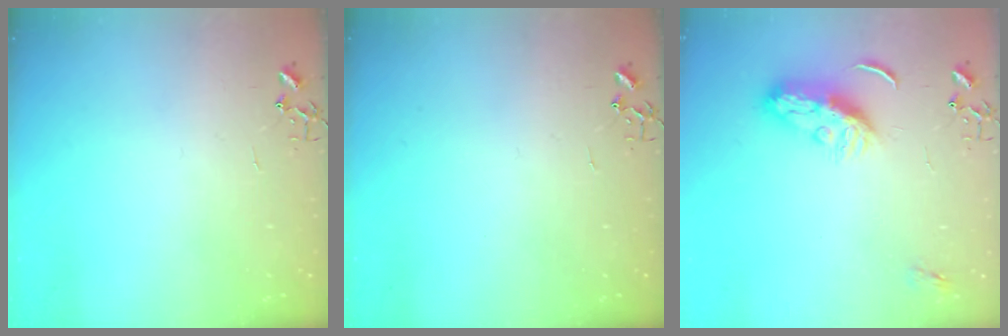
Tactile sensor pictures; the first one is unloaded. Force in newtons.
{"total": 0.0}
{"total": 8.8, "press": 8.8, "slide": 0.5}